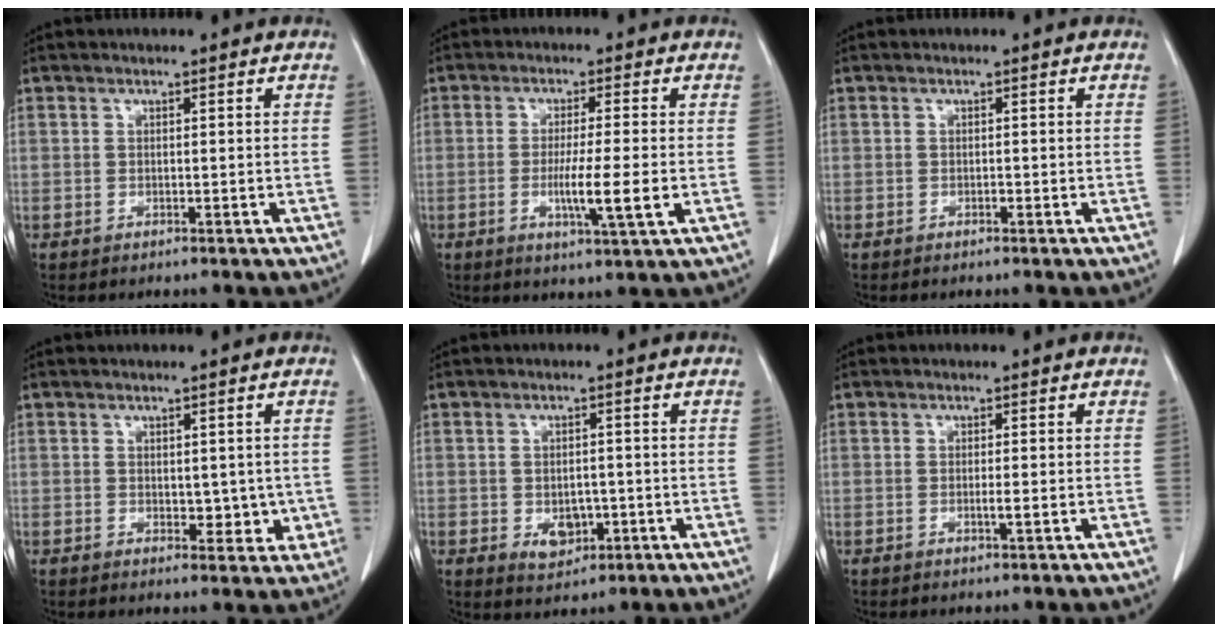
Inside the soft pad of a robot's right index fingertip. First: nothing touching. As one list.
[{"total": 7.1, "force": [-1.5, -0.3, 6.9], "torque": [-0.120, -0.017, -0.024]}, {"total": 0.0}, {"total": 3.9, "force": [-0.2, 2.5, 3.0], "torque": [-0.023, -0.004, 0.008]}, {"total": 4.3, "force": [-1.1, 3.1, 2.9], "torque": [-0.039, 0.000, -0.003]}, {"total": 1.2, "force": [-0.3, -0.1, 1.1], "torque": [-0.021, -0.004, -0.002]}]